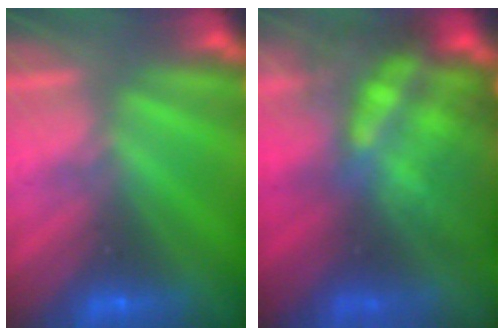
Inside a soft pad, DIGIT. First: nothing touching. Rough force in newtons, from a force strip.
{"total": 7.7}